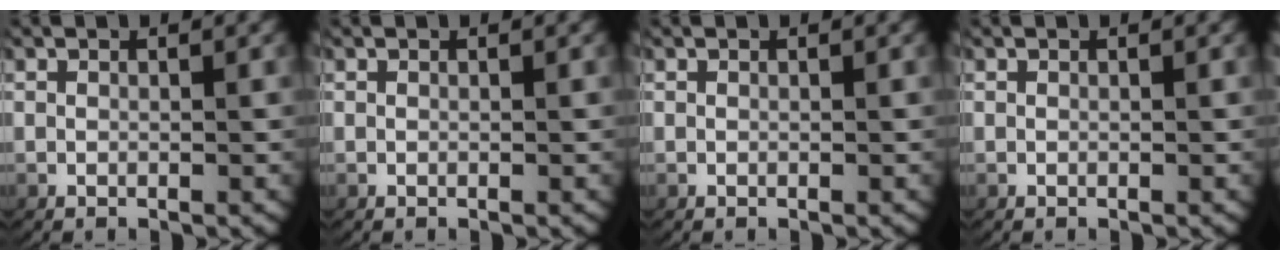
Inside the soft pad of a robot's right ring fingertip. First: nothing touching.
{"total": 0.0}
{"total": 0.0}
{"total": 0.0}